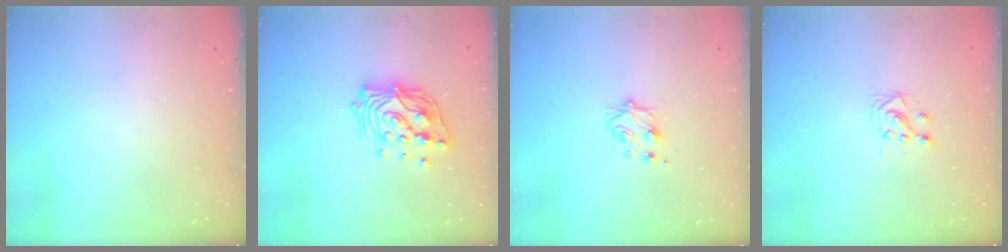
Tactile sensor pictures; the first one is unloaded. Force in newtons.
{"total": 15.3, "press": 15.2, "slide": 1.7}
{"total": 4.9, "press": 4.8, "slide": 0.7}
{"total": 3.9, "press": 3.8, "slide": 0.8}